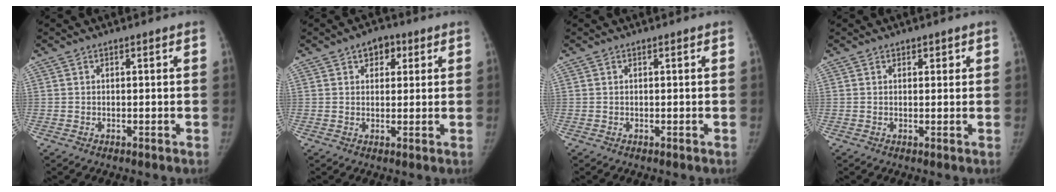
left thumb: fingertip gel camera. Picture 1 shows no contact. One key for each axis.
{"total": 3.8, "fx": 1.9, "fy": 2.7, "fz": 1.8, "tx": 0.001, "ty": -0.005, "tz": 0.023}
{"total": 0.0}
{"total": 1.3, "fx": 0.8, "fy": 1.0, "fz": 0.5, "tx": 0.009, "ty": -0.003, "tz": 0.007}